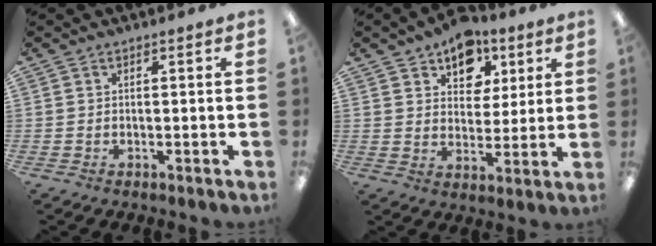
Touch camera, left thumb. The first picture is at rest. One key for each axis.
{"total": 10.7, "fx": 7.4, "fy": 7.0, "fz": 3.1, "tx": -0.045, "ty": -0.045, "tz": 0.134}